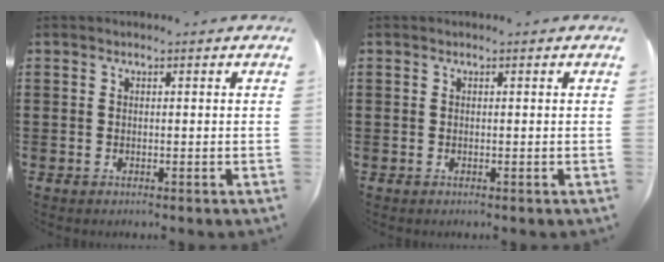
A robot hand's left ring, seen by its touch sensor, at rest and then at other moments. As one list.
[{"total": 0.0}]